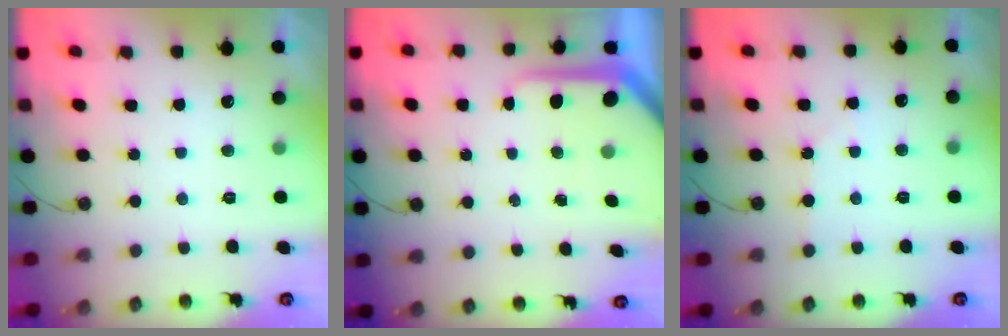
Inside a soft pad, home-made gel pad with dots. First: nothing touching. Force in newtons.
{"total": 7.2, "press": 7.2, "slide": 0.7}
{"total": 3.9, "press": 3.8, "slide": 0.7}